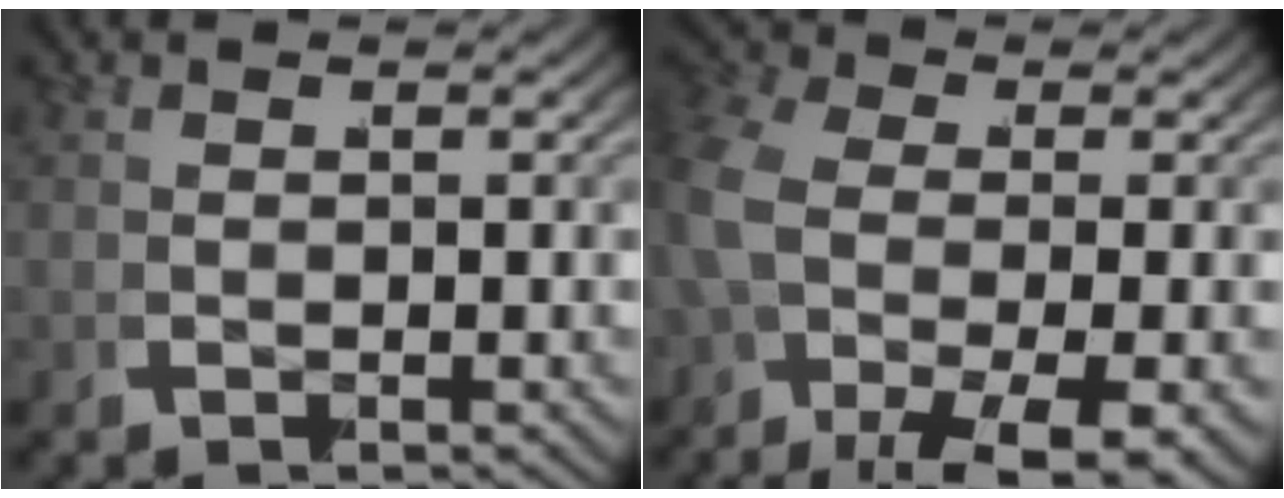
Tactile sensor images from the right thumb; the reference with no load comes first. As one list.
[{"total": 6.7, "force": [-2.6, 3.4, 5.2], "torque": [-0.120, -0.028, -0.028]}]